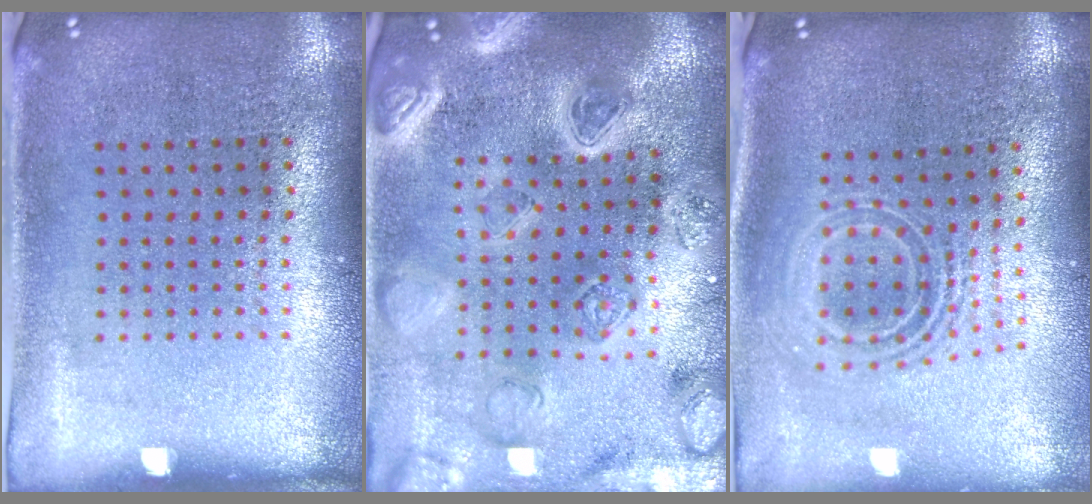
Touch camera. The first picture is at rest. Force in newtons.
{"total": 4.5, "press": 3.9, "slide": 2.2}
{"total": 2.2, "press": 1.6, "slide": 1.5}